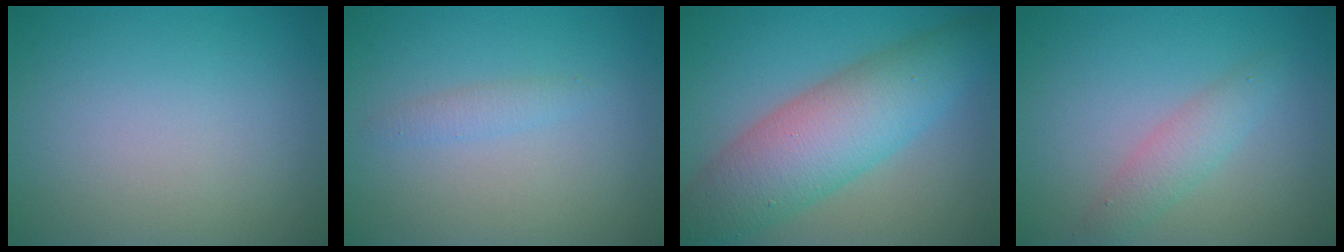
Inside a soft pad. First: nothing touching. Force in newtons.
{"total": 1.2, "press": 1.2, "slide": 0.0}
{"total": 8.6, "press": 8.6, "slide": 0.2}
{"total": 2.3, "press": 2.3, "slide": 0.1}